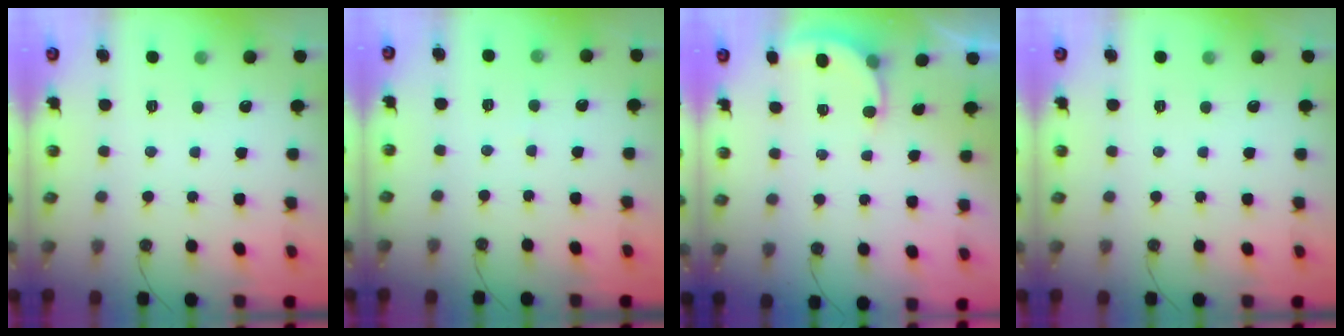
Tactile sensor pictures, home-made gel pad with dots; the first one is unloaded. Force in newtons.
{"total": 4.5, "press": 4.5, "slide": 0.3}
{"total": 3.0, "press": 3.0, "slide": 0.3}
{"total": 0.0}